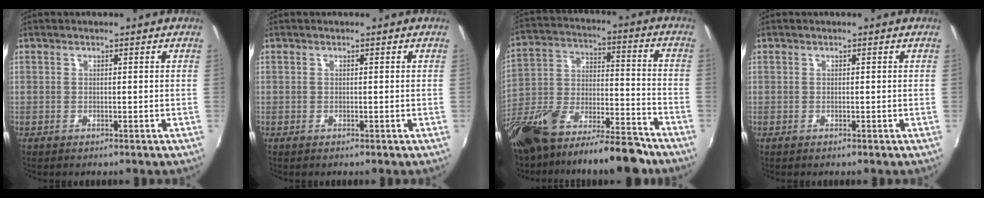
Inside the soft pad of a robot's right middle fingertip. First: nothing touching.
{"total": 0.0}
{"total": 17.9, "force": [-12.7, 6.5, 10.9], "torque": [-0.221, -0.006, -0.215]}
{"total": 0.0}